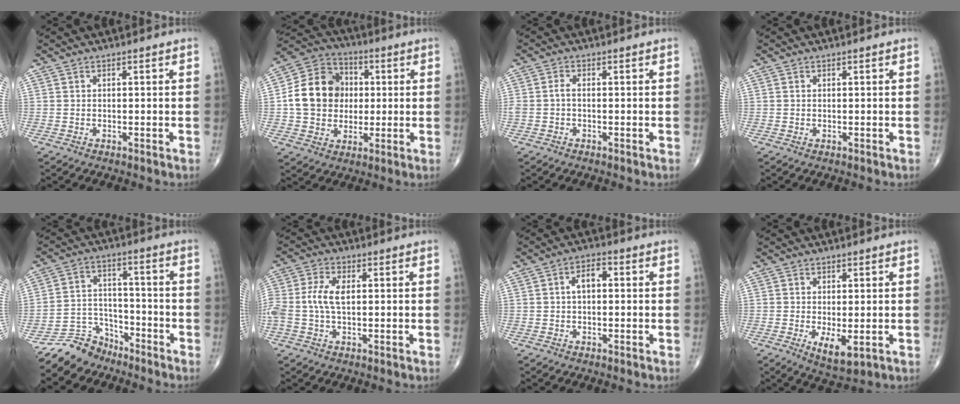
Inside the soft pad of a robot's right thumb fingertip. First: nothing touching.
{"total": 14.5, "force": [0.7, 12.2, 7.7], "torque": [-0.115, 0.023, 0.010]}
{"total": 1.7, "force": [-0.2, 1.0, 1.4], "torque": [-0.032, 0.005, -0.006]}
{"total": 0.0}
{"total": 7.5, "force": [-6.6, 3.6, -0.4], "torque": [0.038, 0.064, -0.130]}
{"total": 6.5, "force": [0.3, 3.5, 5.4], "torque": [-0.141, 0.015, 0.003]}
{"total": 3.8, "force": [0.3, 2.2, 3.1], "torque": [-0.047, 0.014, -0.001]}
{"total": 5.2, "force": [-1.0, 2.1, 4.6], "torque": [-0.076, -0.016, -0.009]}